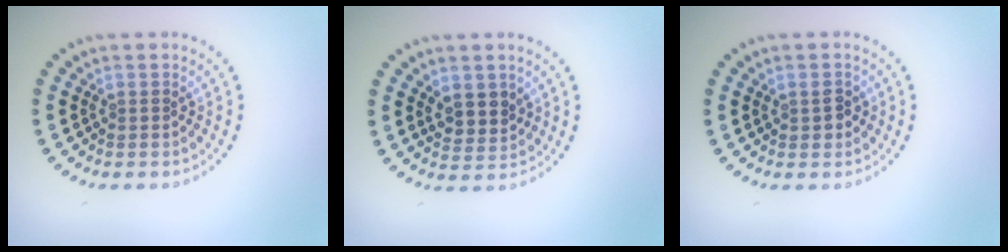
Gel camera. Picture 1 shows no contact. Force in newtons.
{"total": 2.5, "press": 2.3, "slide": 0.8}
{"total": 1.5, "press": 1.5, "slide": 0.2}